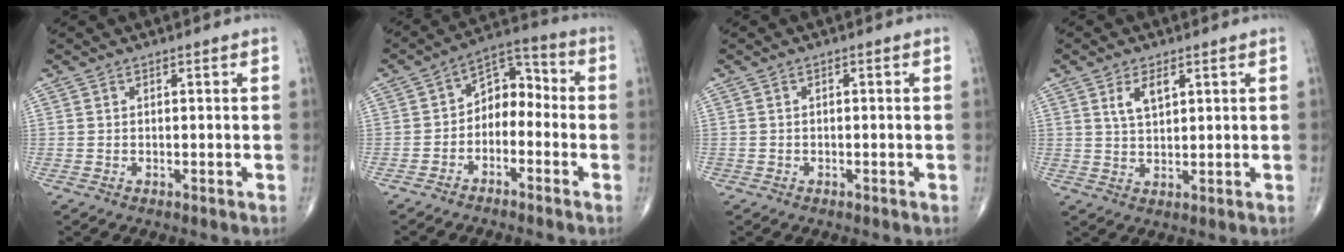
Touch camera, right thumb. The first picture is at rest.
{"total": 8.1, "force": [-2.3, 5.7, 5.4], "torque": [-0.054, 0.053, -0.054]}
{"total": 0.5, "force": [-0.3, 0.5, 0.0], "torque": [0.007, 0.004, -0.009]}
{"total": 4.4, "force": [2.0, 2.1, 3.3], "torque": [-0.057, -0.008, 0.040]}